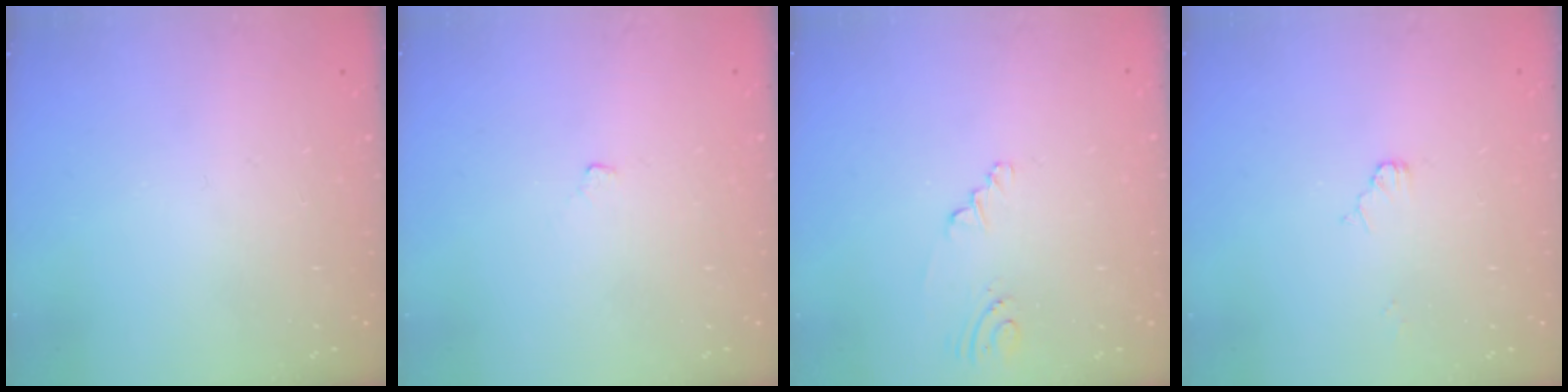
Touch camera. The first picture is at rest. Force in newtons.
{"total": 2.9, "press": 2.9, "slide": 0.4}
{"total": 2.0, "press": 1.6, "slide": 1.2}
{"total": 2.0, "press": 2.0, "slide": 0.2}